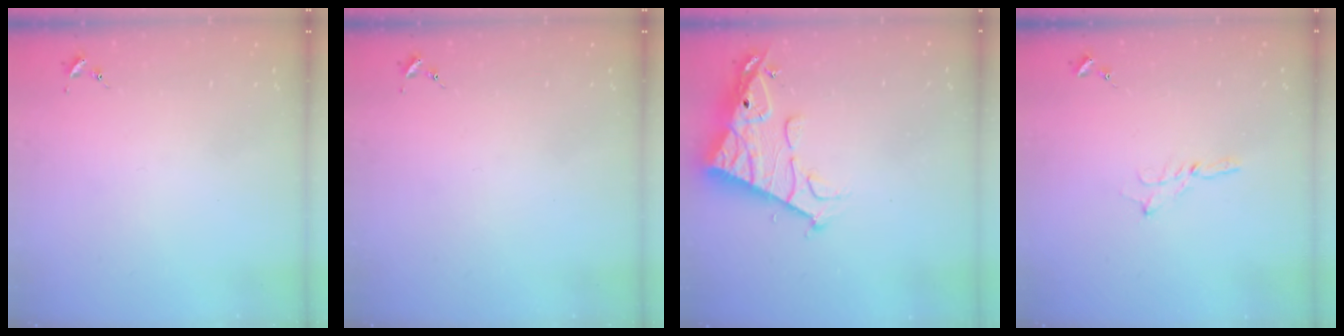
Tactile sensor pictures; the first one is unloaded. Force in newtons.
{"total": 0.0}
{"total": 15.6, "press": 15.5, "slide": 1.5}
{"total": 2.3, "press": 2.3, "slide": 0.2}